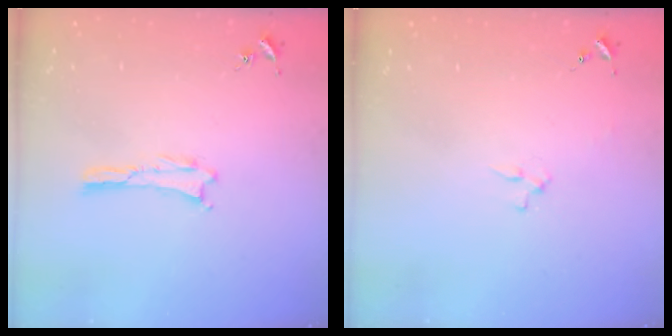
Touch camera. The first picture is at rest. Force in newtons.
{"total": 2.3, "press": 2.3, "slide": 0.3}